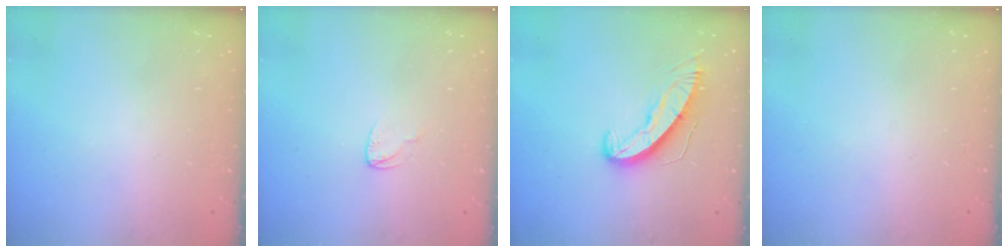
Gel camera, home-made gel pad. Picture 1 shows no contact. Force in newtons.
{"total": 3.3, "press": 3.3, "slide": 0.2}
{"total": 9.5, "press": 9.5, "slide": 0.4}
{"total": 0.0}